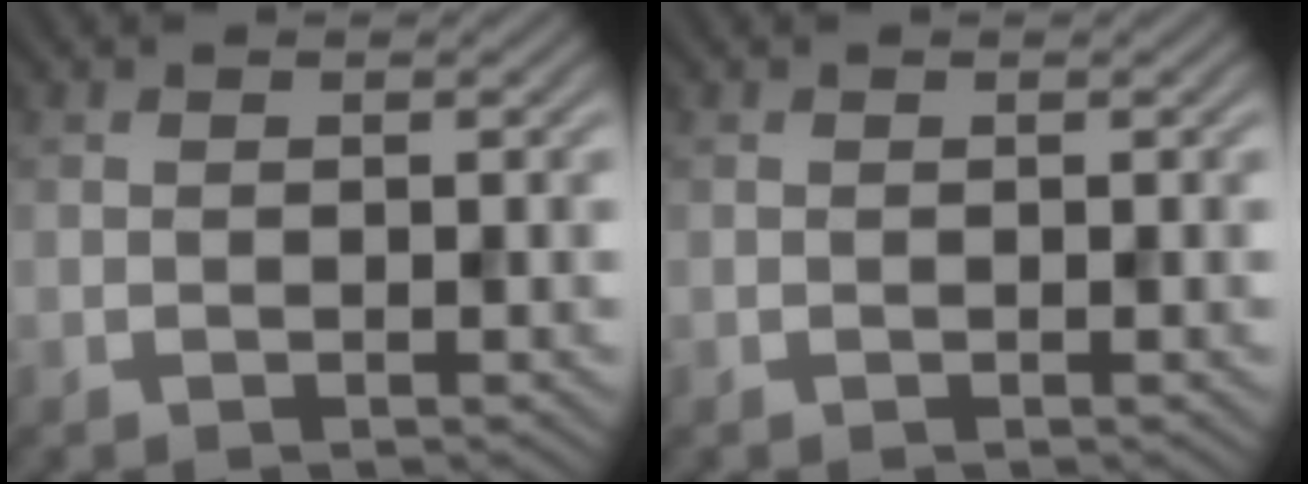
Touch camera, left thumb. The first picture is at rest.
{"total": 0.0}